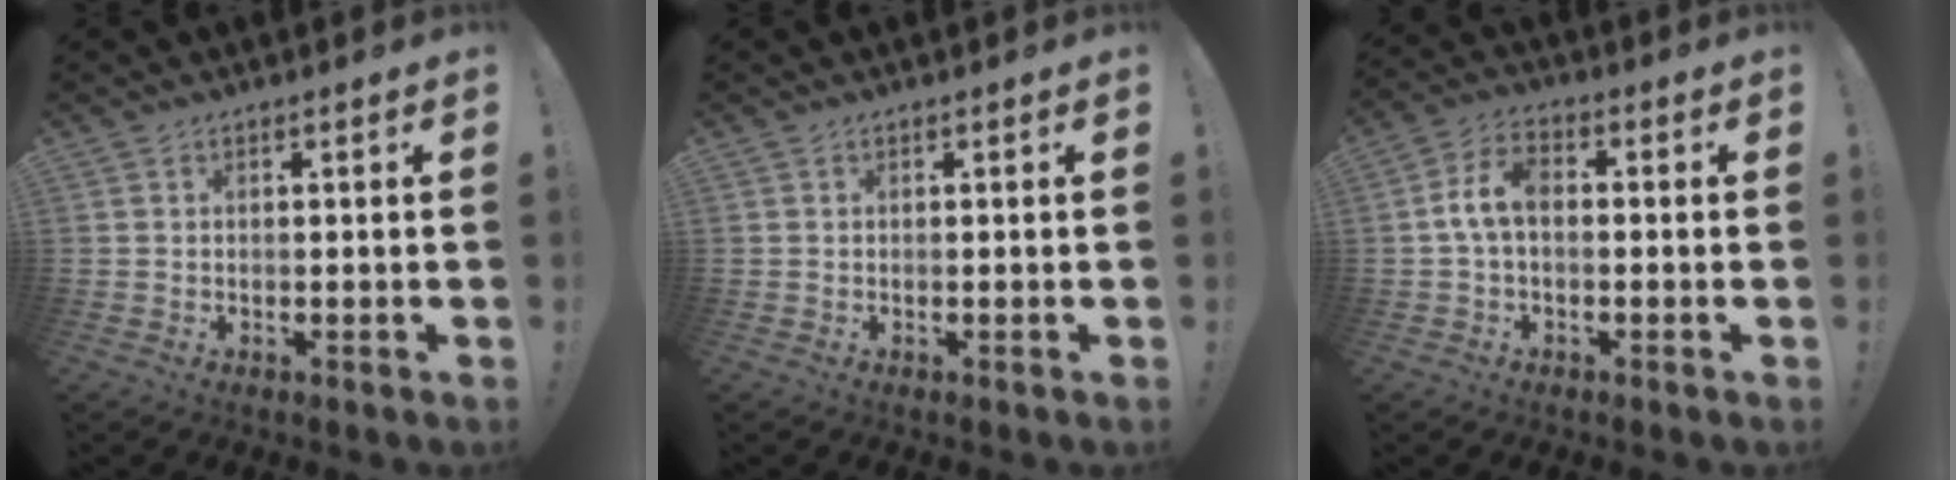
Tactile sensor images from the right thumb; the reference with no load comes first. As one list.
[{"total": 0.0}, {"total": 7.8, "force": [-0.3, 4.4, 6.4], "torque": [-0.136, 0.013, -0.003]}]